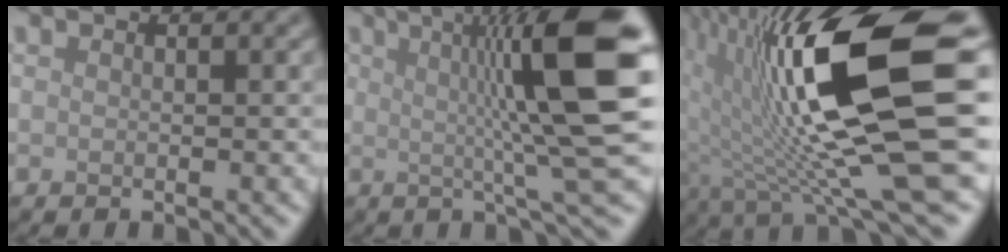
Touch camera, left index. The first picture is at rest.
{"total": 11.6, "force": [2.2, 1.7, 11.3], "torque": [-0.146, 0.014, 0.029]}
{"total": 15.5, "force": [1.7, 4.1, 14.9], "torque": [-0.247, -0.009, 0.032]}